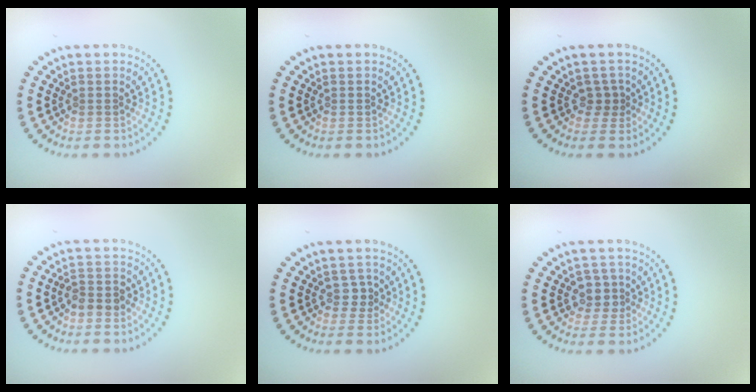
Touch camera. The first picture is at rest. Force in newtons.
{"total": 0.0}
{"total": 1.2, "press": 0.9, "slide": 0.8}
{"total": 1.9, "press": 1.8, "slide": 0.6}
{"total": 1.2, "press": 1.0, "slide": 0.6}
{"total": 2.0, "press": 1.6, "slide": 1.1}